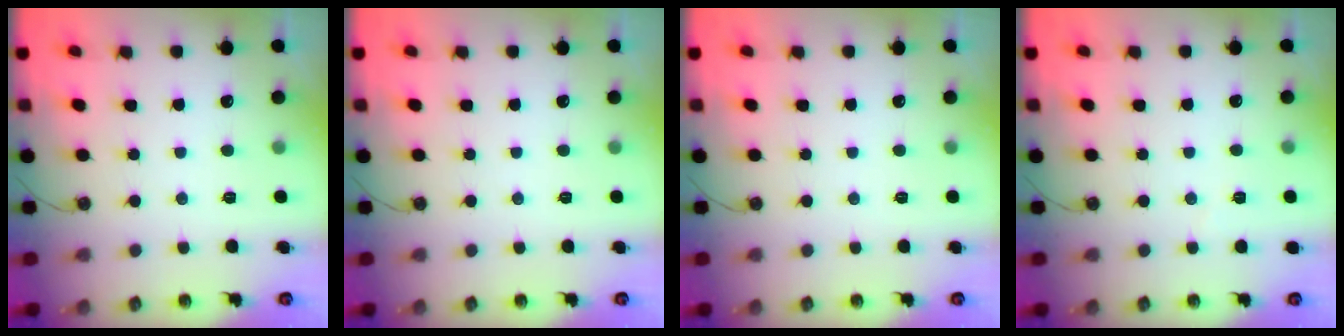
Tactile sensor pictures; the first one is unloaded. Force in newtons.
{"total": 0.0}
{"total": 0.0}
{"total": 3.0, "press": 2.8, "slide": 1.0}